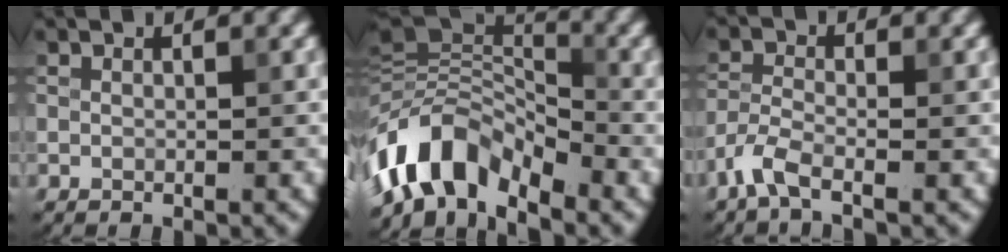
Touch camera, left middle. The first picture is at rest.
{"total": 8.8, "force": [-5.2, 4.6, 5.4], "torque": [-0.084, 0.010, -0.108]}
{"total": 2.9, "force": [-2.0, 0.8, 1.9], "torque": [-0.050, -0.003, -0.054]}